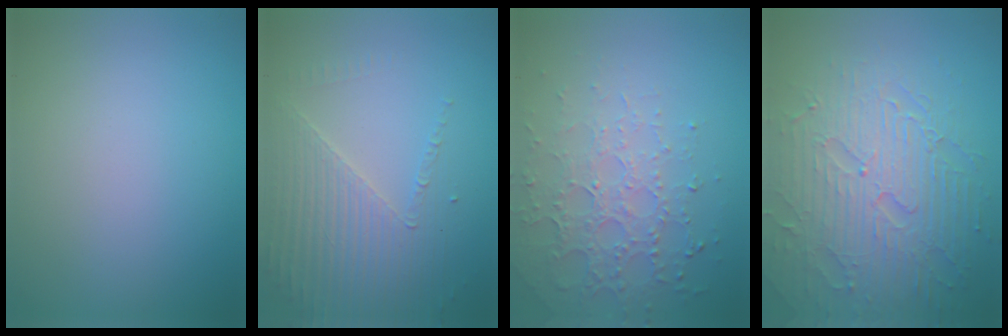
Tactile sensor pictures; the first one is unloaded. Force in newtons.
{"total": 3.8, "press": 3.5, "slide": 1.5}
{"total": 4.7, "press": 3.4, "slide": 3.1}
{"total": 8.0, "press": 6.1, "slide": 5.2}